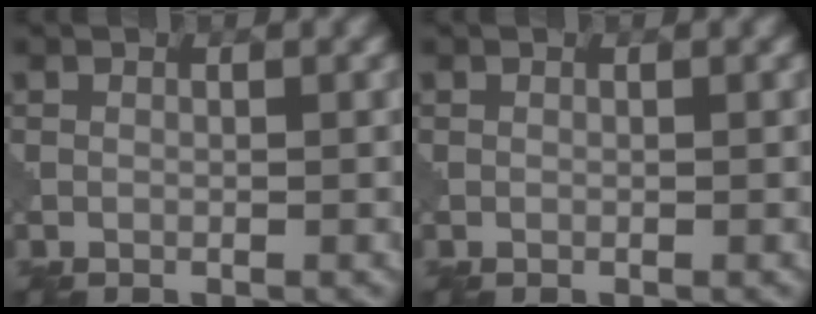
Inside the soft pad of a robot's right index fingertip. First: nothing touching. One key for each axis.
{"total": 0.0}